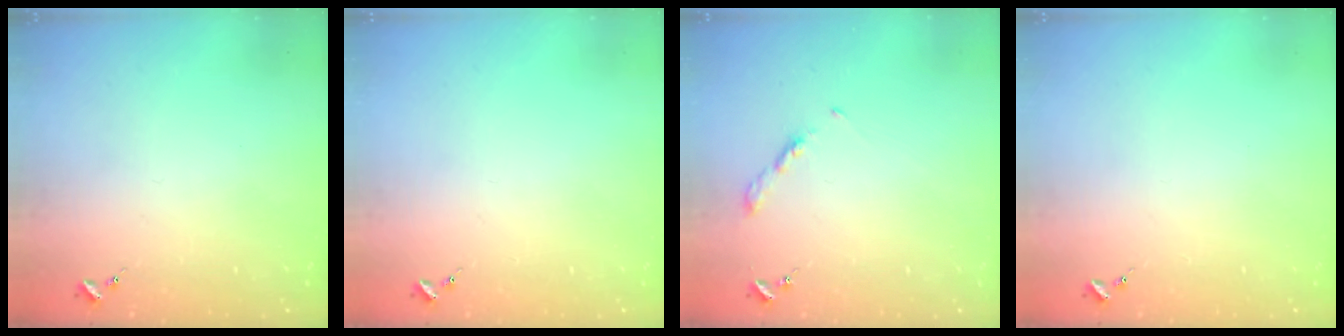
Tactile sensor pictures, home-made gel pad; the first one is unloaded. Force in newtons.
{"total": 0.0}
{"total": 3.5, "press": 3.5, "slide": 0.4}
{"total": 0.0}